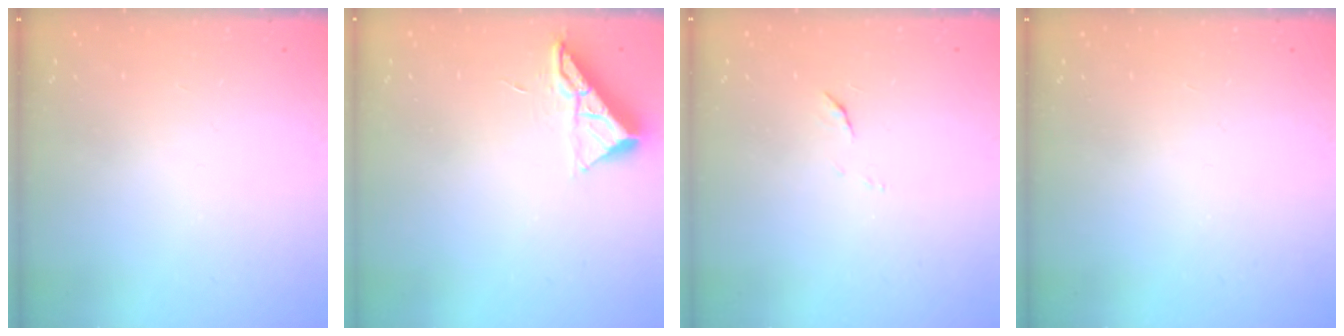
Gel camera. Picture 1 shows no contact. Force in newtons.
{"total": 7.1, "press": 7.1, "slide": 0.4}
{"total": 4.1, "press": 4.1, "slide": 0.3}
{"total": 0.0}